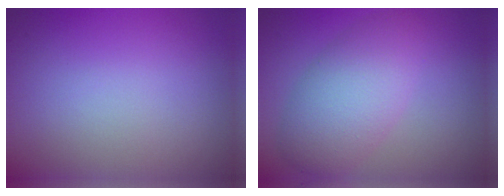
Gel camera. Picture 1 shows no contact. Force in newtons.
{"total": 5.6, "press": 5.6, "slide": 0.2}